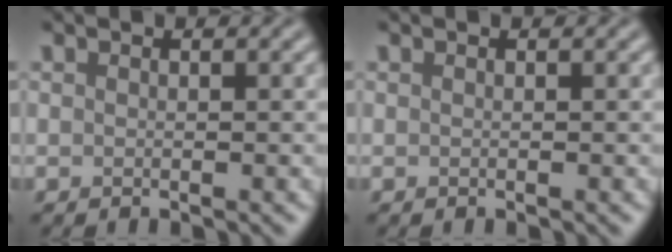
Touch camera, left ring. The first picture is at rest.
{"total": 0.0}